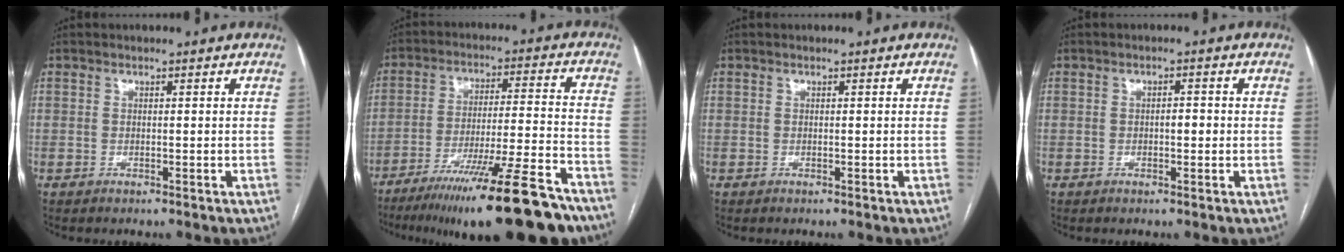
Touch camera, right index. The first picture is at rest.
{"total": 22.1, "force": [-16.7, 0.9, 14.4], "torque": [-0.174, -0.011, -0.264]}
{"total": 0.0}
{"total": 1.9, "force": [-0.1, 0.8, 1.7], "torque": [-0.026, 0.004, -0.001]}